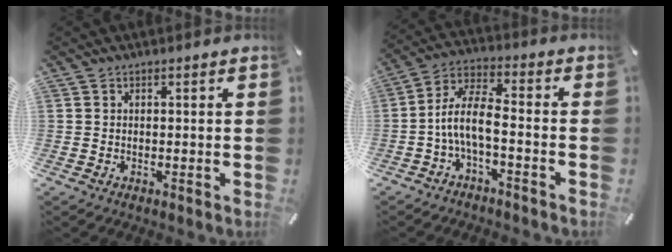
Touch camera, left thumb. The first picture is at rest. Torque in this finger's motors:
{"motor_torque": [-0.25, 0.77, 0.45, -0.18, 0.34]}